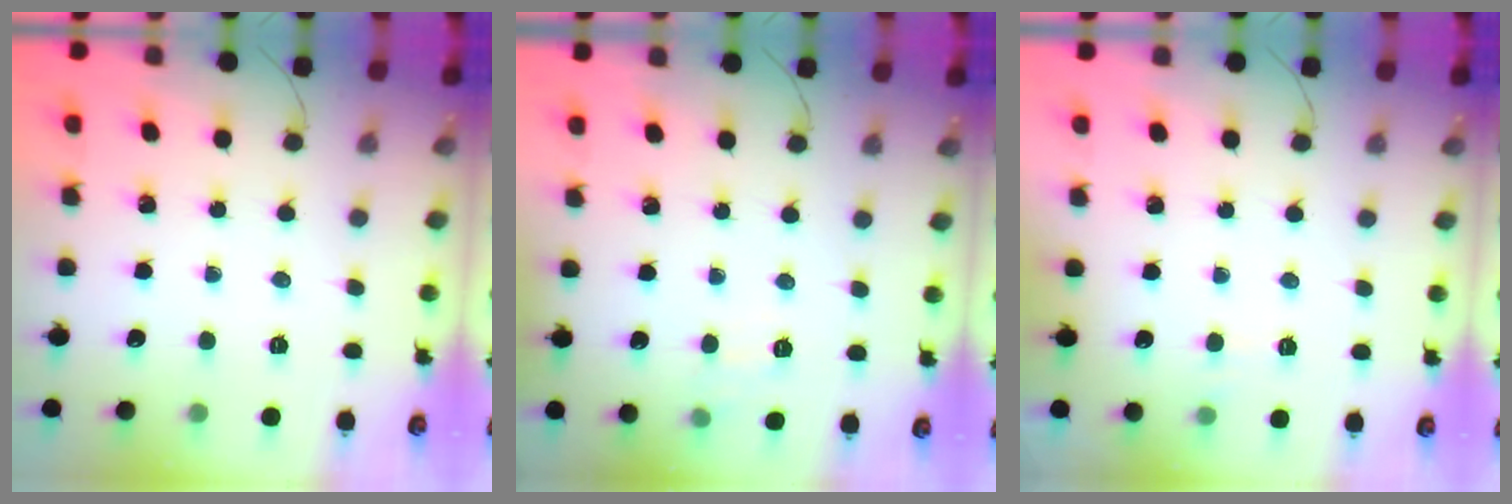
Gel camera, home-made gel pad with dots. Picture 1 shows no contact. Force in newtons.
{"total": 6.4, "press": 6.2, "slide": 1.6}
{"total": 5.0, "press": 4.8, "slide": 1.2}